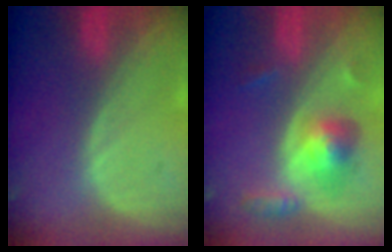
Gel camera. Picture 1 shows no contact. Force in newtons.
{"total": 5.7, "press": 5.7, "slide": 0.4}